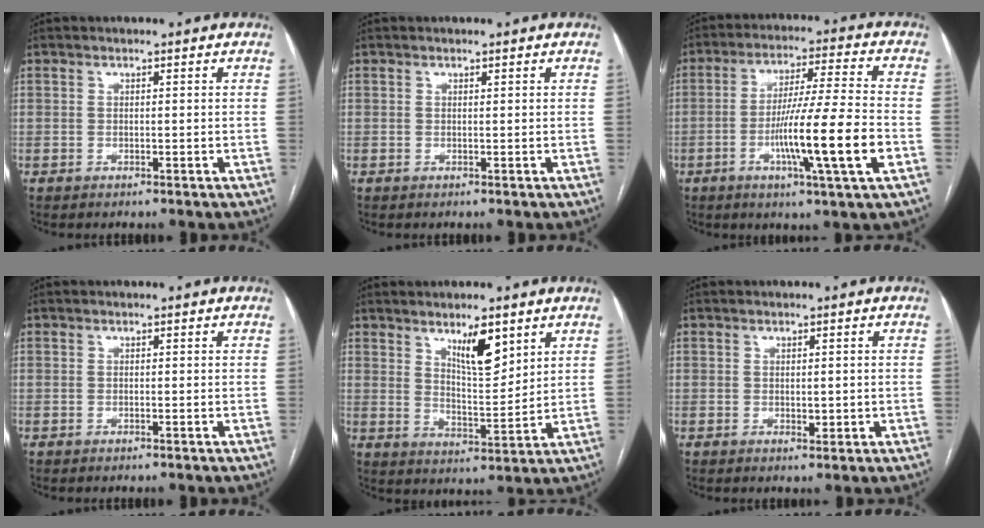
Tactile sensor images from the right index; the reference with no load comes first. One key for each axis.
{"total": 0.0}
{"total": 14.0, "fx": -4.1, "fy": -0.8, "fz": 13.3, "tx": -0.234, "ty": -0.009, "tz": -0.074}
{"total": 0.0}
{"total": 7.4, "fx": 4.5, "fy": 1.9, "fz": 5.6, "tx": -0.098, "ty": -0.007, "tz": 0.080}
{"total": 1.5, "fx": 0.0, "fy": 0.9, "fz": 1.2, "tx": -0.015, "ty": -0.002, "tz": 0.002}